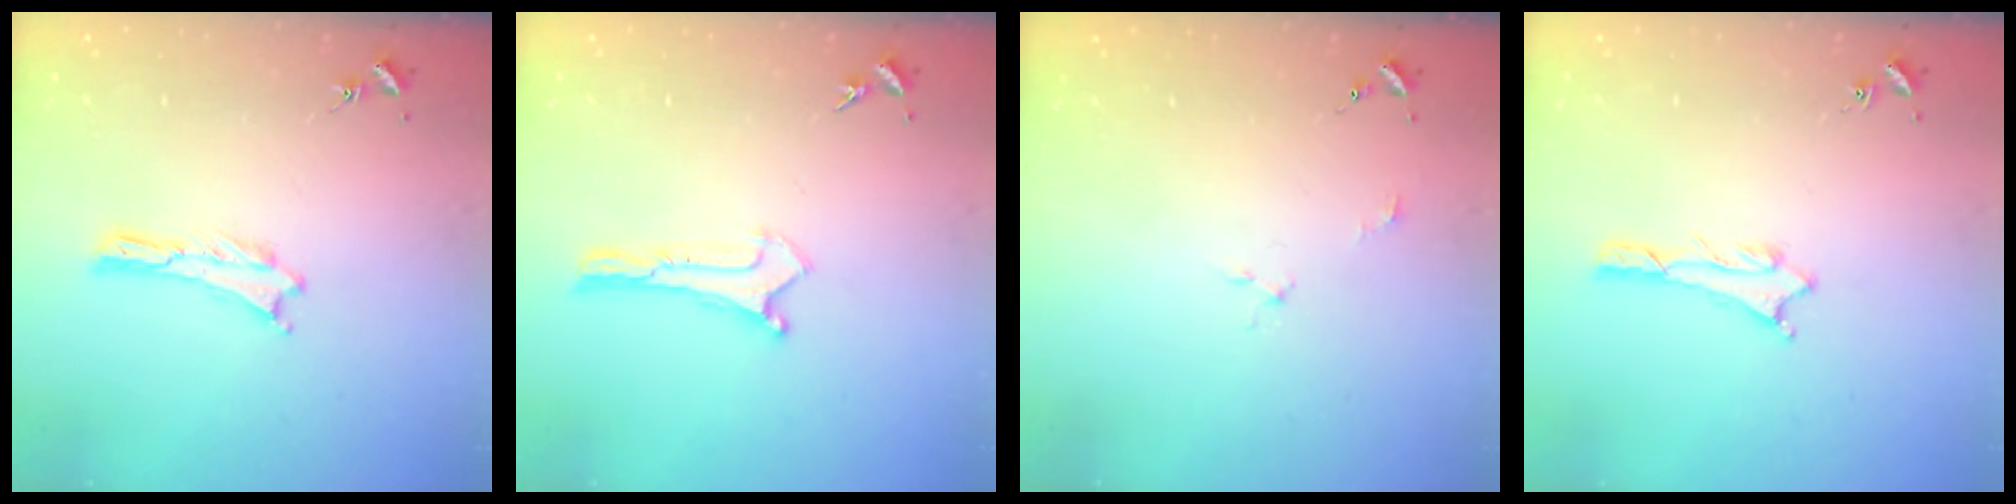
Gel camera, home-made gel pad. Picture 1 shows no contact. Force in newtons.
{"total": 0.0}
{"total": 2.0, "press": 2.0, "slide": 0.1}
{"total": 1.1, "press": 1.0, "slide": 0.1}